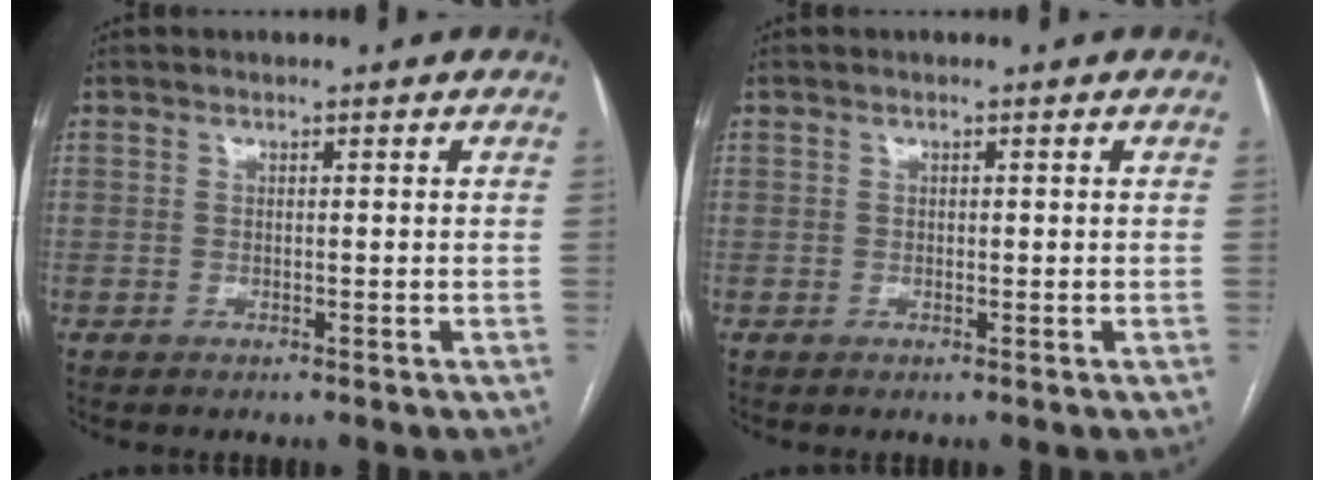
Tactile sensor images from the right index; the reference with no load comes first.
{"total": 0.0}